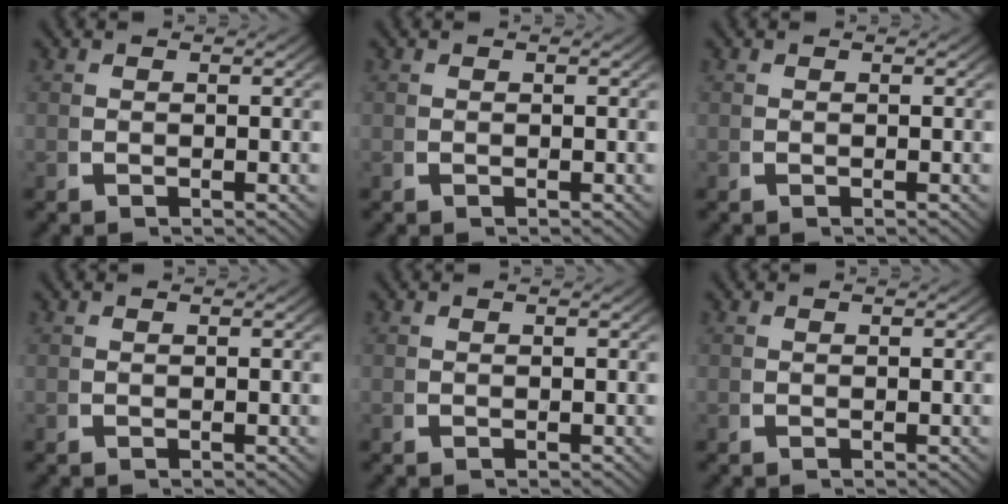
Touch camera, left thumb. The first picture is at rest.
{"total": 0.0}
{"total": 0.0}
{"total": 0.0}
{"total": 0.0}
{"total": 0.0}